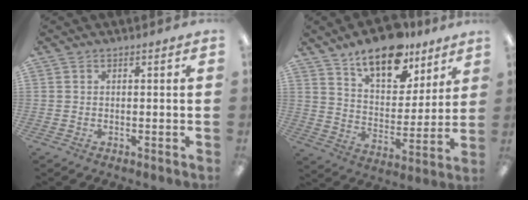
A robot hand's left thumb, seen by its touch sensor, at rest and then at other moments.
{"total": 15.5, "force": [11.7, 7.2, 7.1], "torque": [-0.113, -0.069, 0.209]}